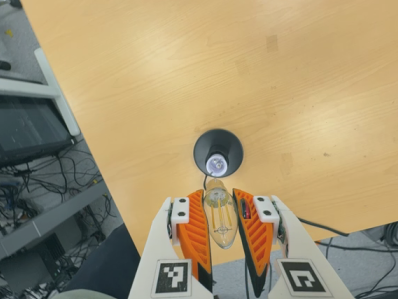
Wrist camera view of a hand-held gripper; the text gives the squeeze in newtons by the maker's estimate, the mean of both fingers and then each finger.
{"total": 20.3, "left": 21.7, "right": 18.9}